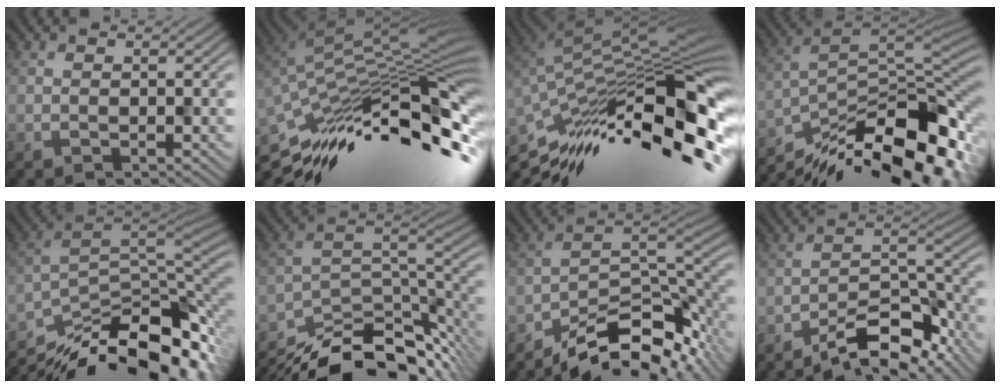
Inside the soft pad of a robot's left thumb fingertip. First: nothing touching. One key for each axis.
{"total": 15.2, "fx": -7.4, "fy": 4.3, "fz": 12.6, "tx": -0.249, "ty": 0.008, "tz": -0.136}
{"total": 17.7, "fx": -8.5, "fy": 5.7, "fz": 14.5, "tx": -0.262, "ty": 0.013, "tz": -0.152}
{"total": 15.8, "fx": -10.1, "fy": 5.9, "fz": 10.7, "tx": -0.213, "ty": -0.023, "tz": -0.157}
{"total": 14.5, "fx": -9.6, "fy": 5.7, "fz": 9.3, "tx": -0.190, "ty": -0.016, "tz": -0.151}
{"total": 14.1, "fx": -11.0, "fy": 5.0, "fz": 7.4, "tx": -0.146, "ty": -0.020, "tz": -0.167}
{"total": 12.3, "fx": -9.2, "fy": 3.7, "fz": 7.2, "tx": -0.119, "ty": -0.003, "tz": -0.151}
{"total": 10.8, "fx": -8.0, "fy": 3.0, "fz": 6.5, "tx": -0.104, "ty": 0.000, "tz": -0.142}